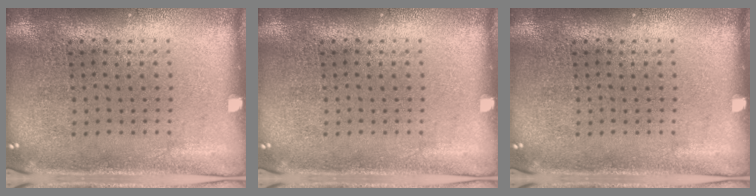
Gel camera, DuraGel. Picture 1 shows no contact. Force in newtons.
{"total": 0.0}
{"total": 0.0}